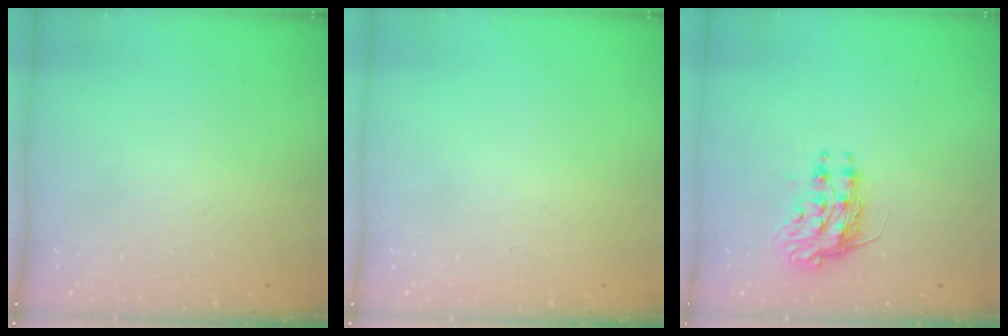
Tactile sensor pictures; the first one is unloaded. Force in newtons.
{"total": 0.0}
{"total": 8.3, "press": 8.3, "slide": 0.1}